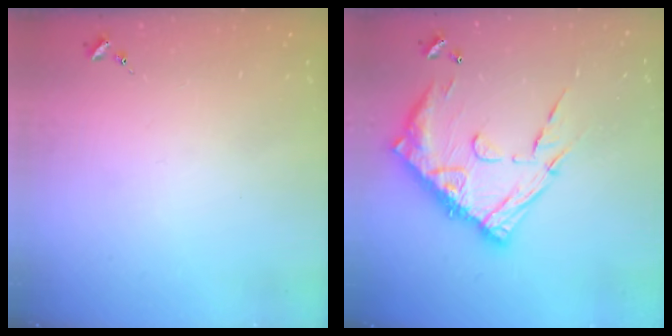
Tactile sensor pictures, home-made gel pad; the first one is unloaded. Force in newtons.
{"total": 19.1, "press": 19.0, "slide": 1.7}